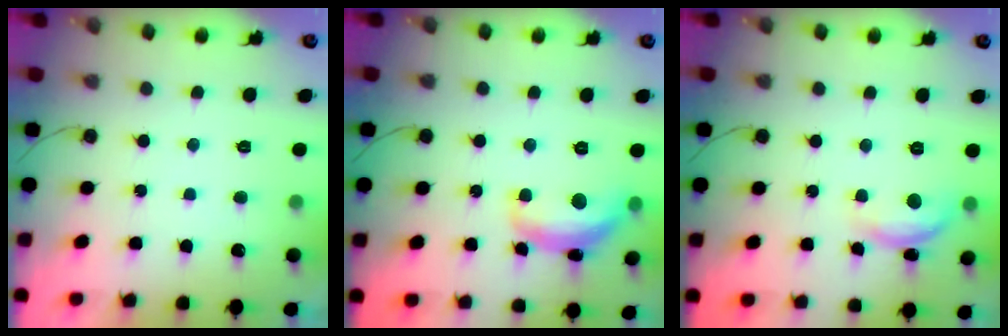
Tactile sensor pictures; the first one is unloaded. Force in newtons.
{"total": 13.4, "press": 13.3, "slide": 0.8}
{"total": 9.6, "press": 9.6, "slide": 0.5}